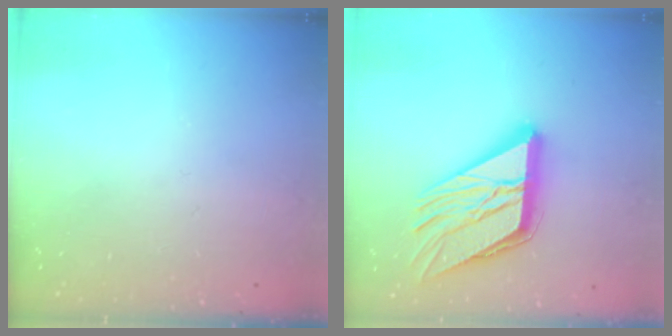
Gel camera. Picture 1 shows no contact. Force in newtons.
{"total": 21.5, "press": 21.3, "slide": 2.9}